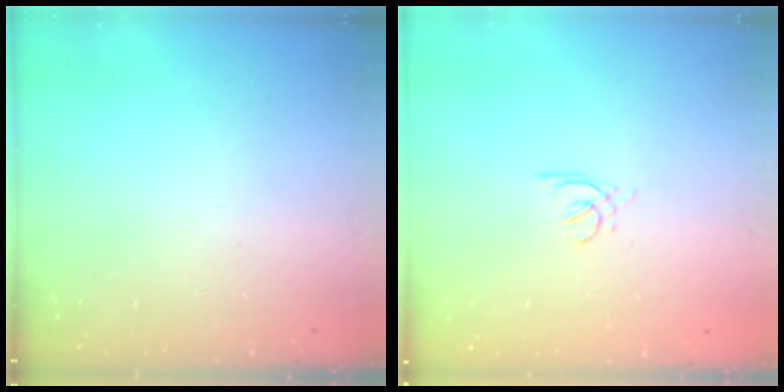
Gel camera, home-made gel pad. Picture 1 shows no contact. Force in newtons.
{"total": 2.0, "press": 1.9, "slide": 0.5}